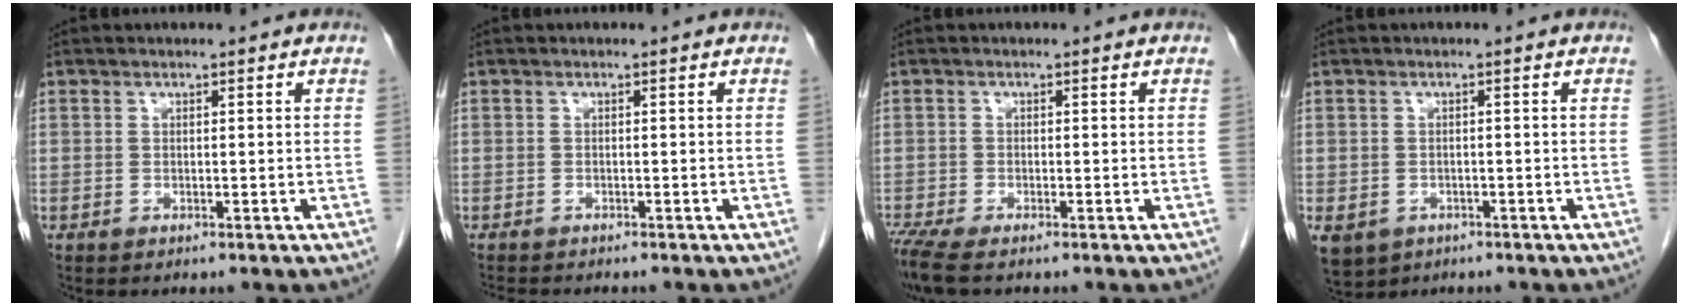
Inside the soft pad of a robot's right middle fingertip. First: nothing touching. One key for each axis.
{"total": 3.3, "fx": -3.0, "fy": 0.6, "fz": 1.3, "tx": -0.021, "ty": -0.008, "tz": -0.045}
{"total": 3.7, "fx": -3.0, "fy": 0.3, "fz": 2.2, "tx": -0.047, "ty": -0.012, "tz": -0.059}
{"total": 10.4, "fx": -4.8, "fy": 8.3, "fz": 3.9, "tx": -0.122, "ty": -0.012, "tz": -0.061}